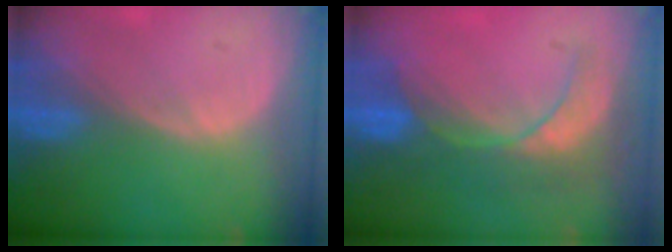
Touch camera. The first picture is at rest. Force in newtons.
{"total": 9.0, "press": 7.7, "slide": 4.5}